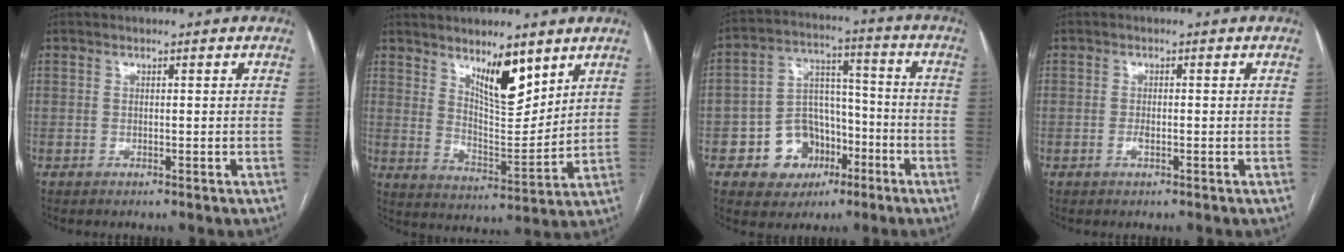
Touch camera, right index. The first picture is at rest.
{"total": 9.3, "force": [6.0, 2.6, 6.6], "torque": [-0.117, -0.010, 0.111]}
{"total": 10.7, "force": [-4.6, 8.7, 4.0], "torque": [-0.066, 0.033, -0.067]}
{"total": 1.0, "force": [-0.3, 0.3, 0.9], "torque": [-0.021, -0.001, -0.006]}